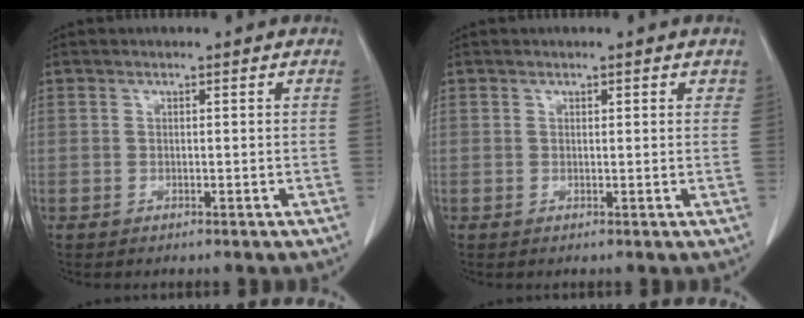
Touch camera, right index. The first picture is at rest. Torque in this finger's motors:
{"motor_torque": [-0.10, -0.01, -0.01, -0.01]}